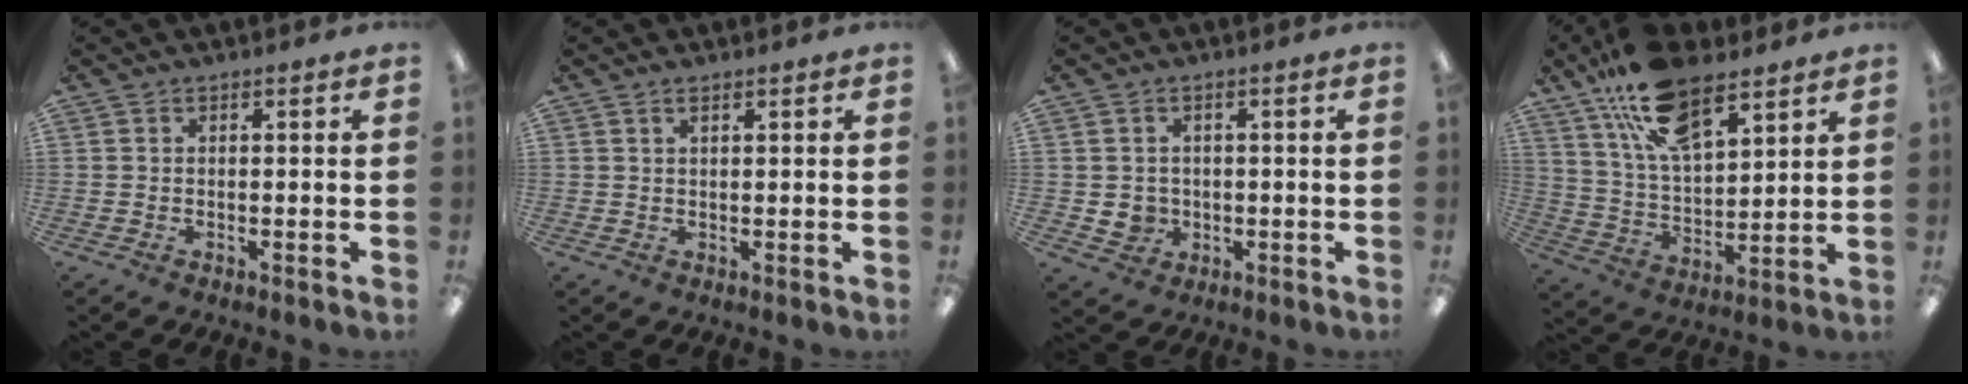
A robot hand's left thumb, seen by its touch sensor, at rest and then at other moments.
{"total": 1.5, "force": [1.1, 0.5, 1.0], "torque": [-0.022, 0.001, 0.019]}
{"total": 3.2, "force": [0.1, 3.1, 0.9], "torque": [-0.011, 0.001, 0.003]}
{"total": 18.3, "force": [12.1, 8.3, 11.0], "torque": [-0.205, -0.044, 0.217]}